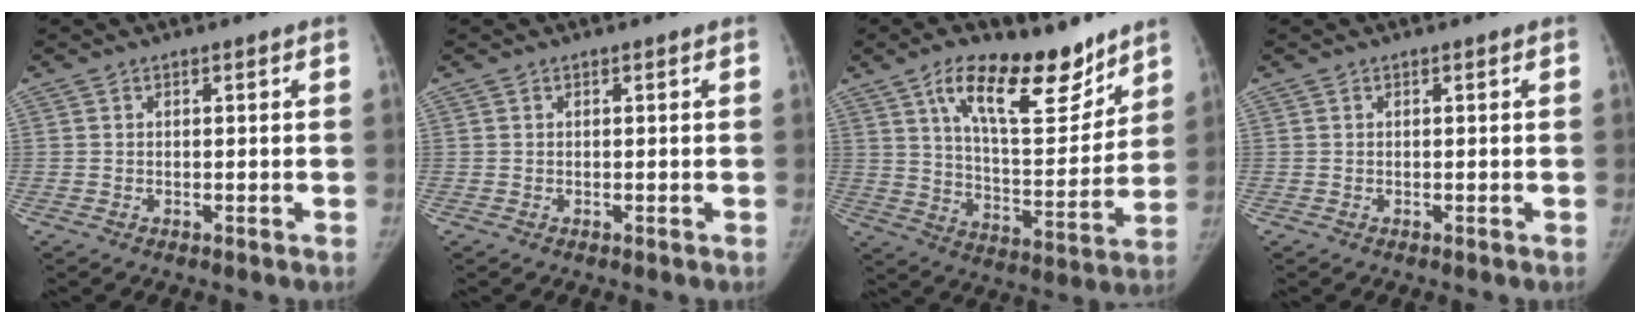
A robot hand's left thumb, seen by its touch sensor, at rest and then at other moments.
{"total": 0.0}
{"total": 18.2, "force": [11.8, 7.6, 11.5], "torque": [-0.138, -0.072, 0.196]}
{"total": 0.0}